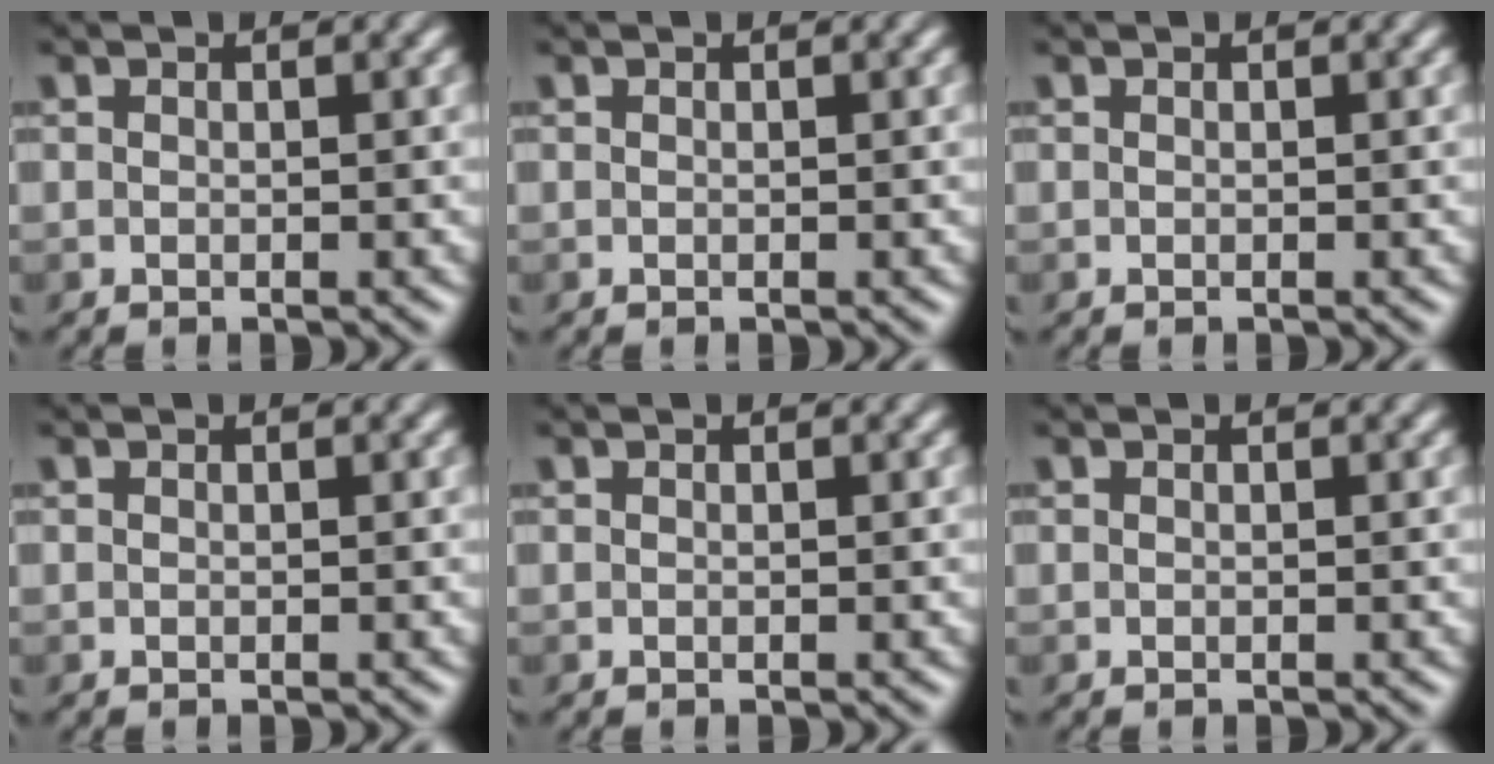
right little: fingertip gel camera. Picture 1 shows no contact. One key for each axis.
{"total": 0.0}
{"total": 0.0}
{"total": 0.0}
{"total": 0.0}
{"total": 0.0}